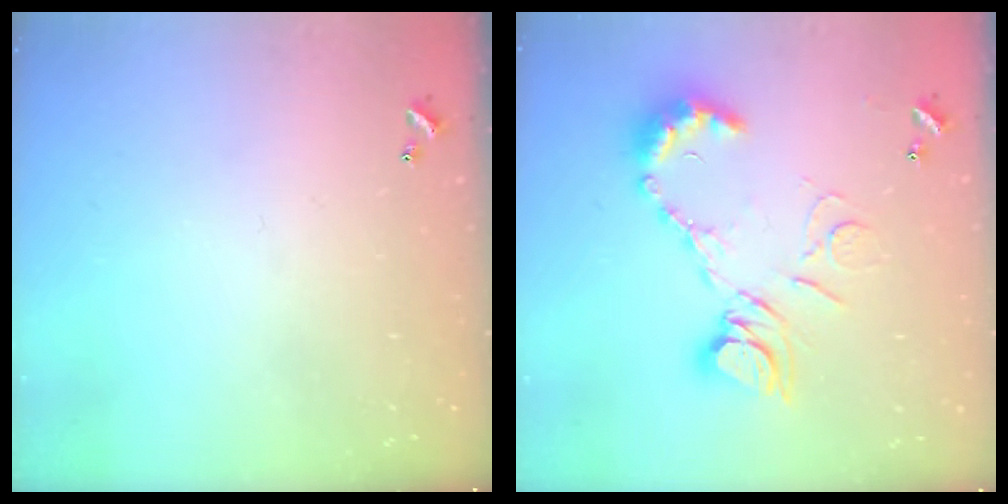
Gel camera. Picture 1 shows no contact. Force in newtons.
{"total": 14.6, "press": 14.4, "slide": 1.8}